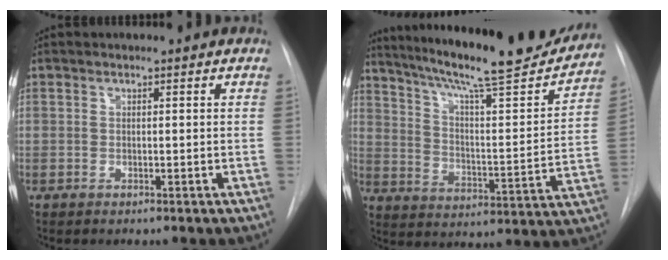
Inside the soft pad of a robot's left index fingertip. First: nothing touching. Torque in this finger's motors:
{"motor_torque": [0.99, -1.15, 0.31, 0.17]}